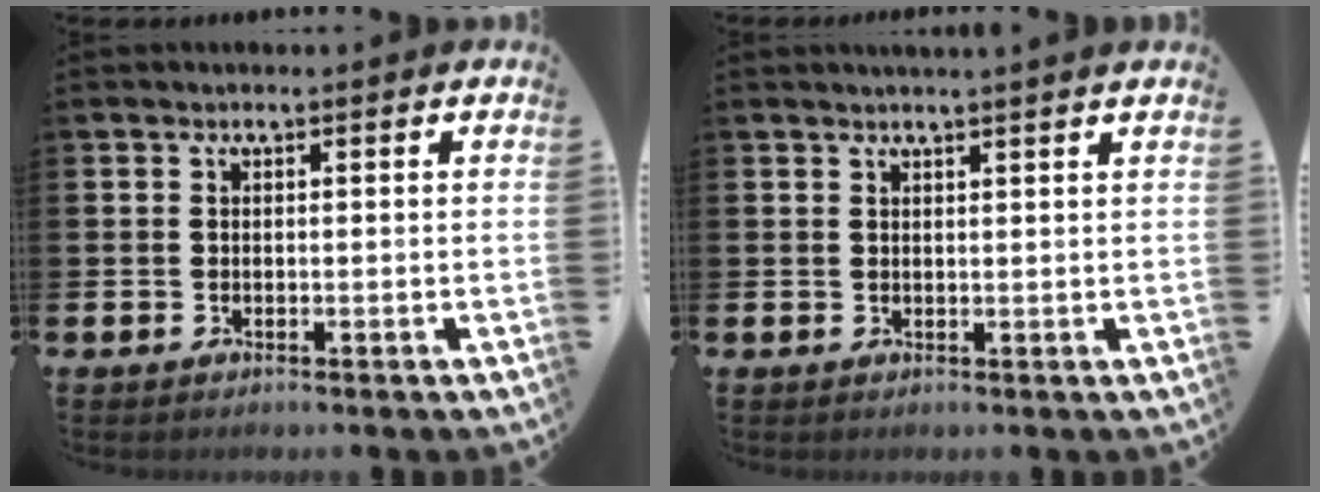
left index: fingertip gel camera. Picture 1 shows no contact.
{"total": 1.4, "force": [1.4, -0.4, 0.2], "torque": [0.001, -0.007, 0.025]}